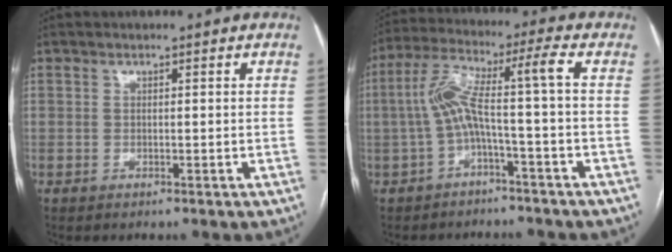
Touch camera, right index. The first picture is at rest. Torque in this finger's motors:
{"motor_torque": [1.26, -0.17, 0.59, 0.16]}